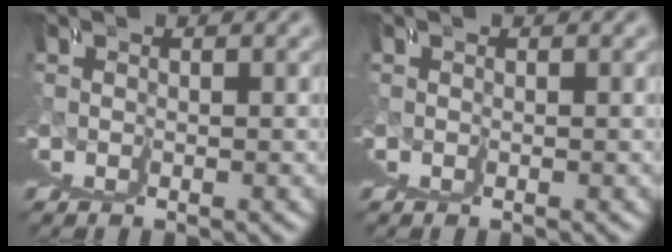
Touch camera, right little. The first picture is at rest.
{"total": 0.0}